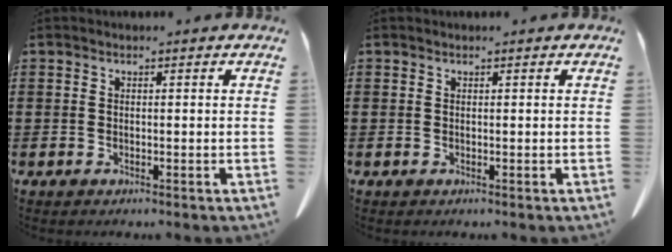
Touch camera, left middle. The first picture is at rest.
{"total": 0.0}